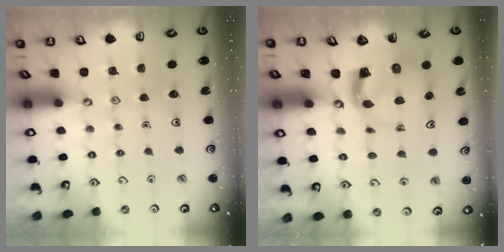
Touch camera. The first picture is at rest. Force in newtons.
{"total": 3.9, "press": 3.8, "slide": 0.6}